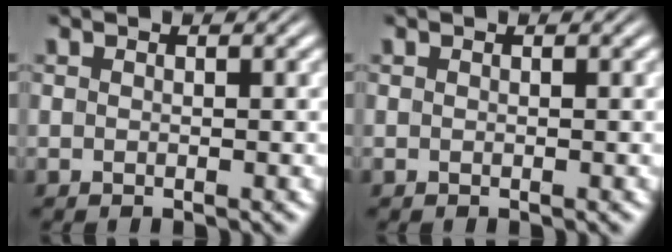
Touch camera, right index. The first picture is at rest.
{"total": 0.0}